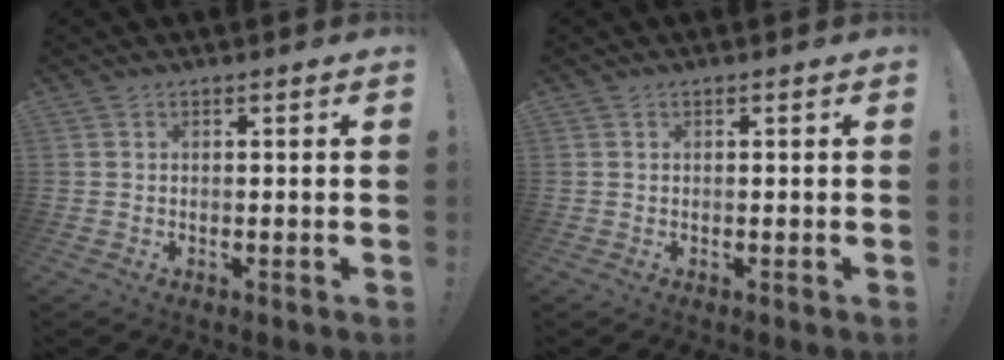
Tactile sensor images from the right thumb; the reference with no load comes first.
{"total": 0.0}